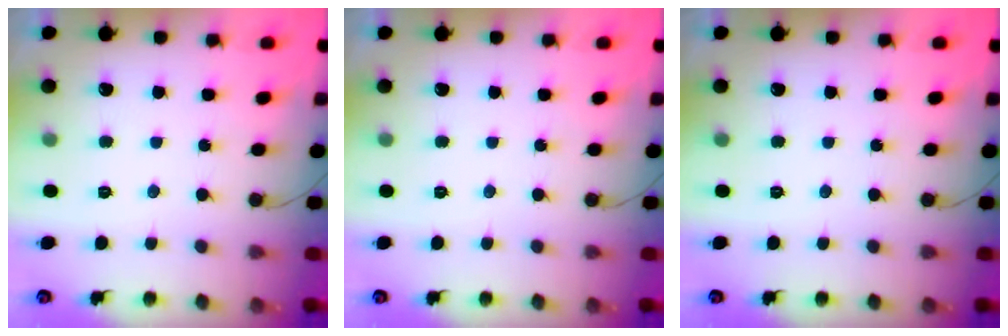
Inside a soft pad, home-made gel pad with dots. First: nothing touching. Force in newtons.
{"total": 0.0}
{"total": 0.0}